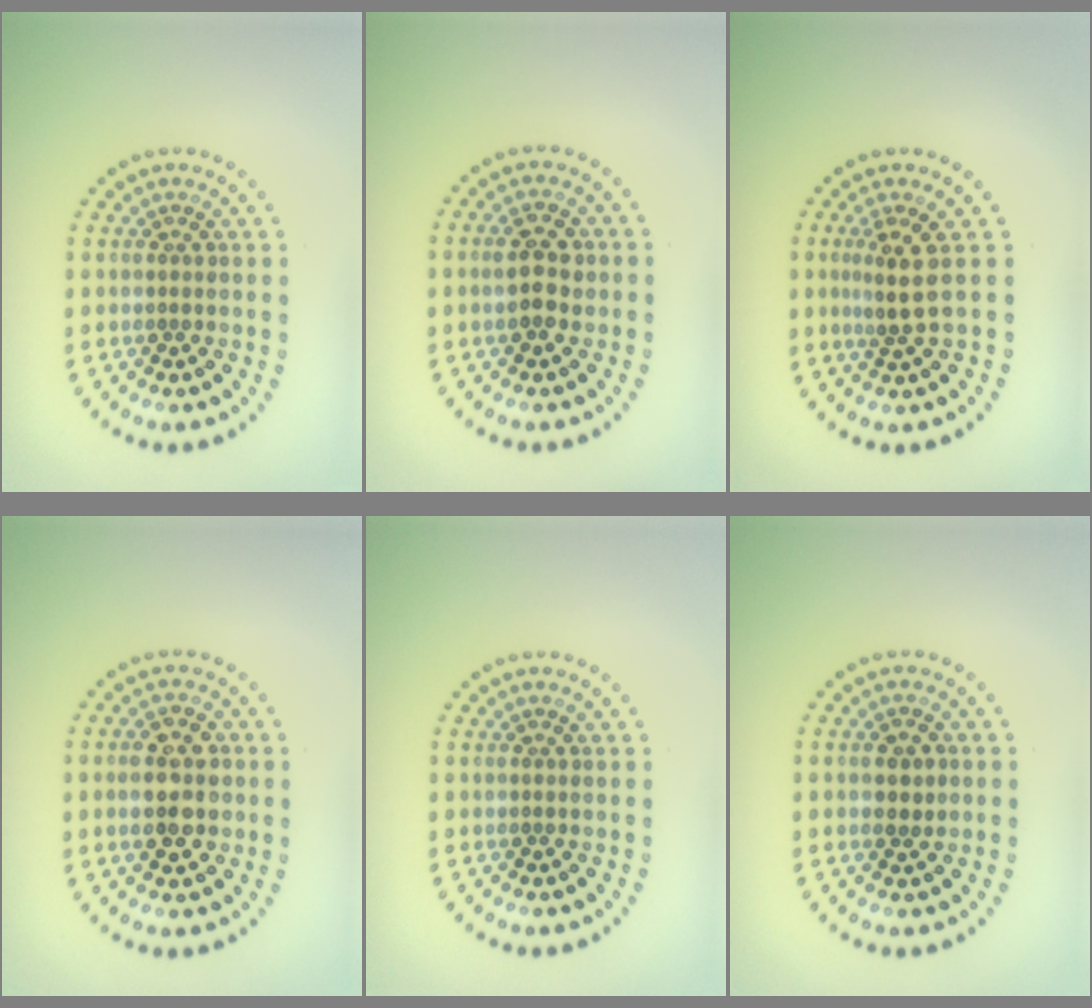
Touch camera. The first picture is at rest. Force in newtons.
{"total": 2.7, "press": 2.7, "slide": 0.0}
{"total": 2.6, "press": 1.9, "slide": 1.8}
{"total": 4.4, "press": 4.4, "slide": 0.3}
{"total": 0.0}
{"total": 1.3, "press": 1.3, "slide": 0.1}